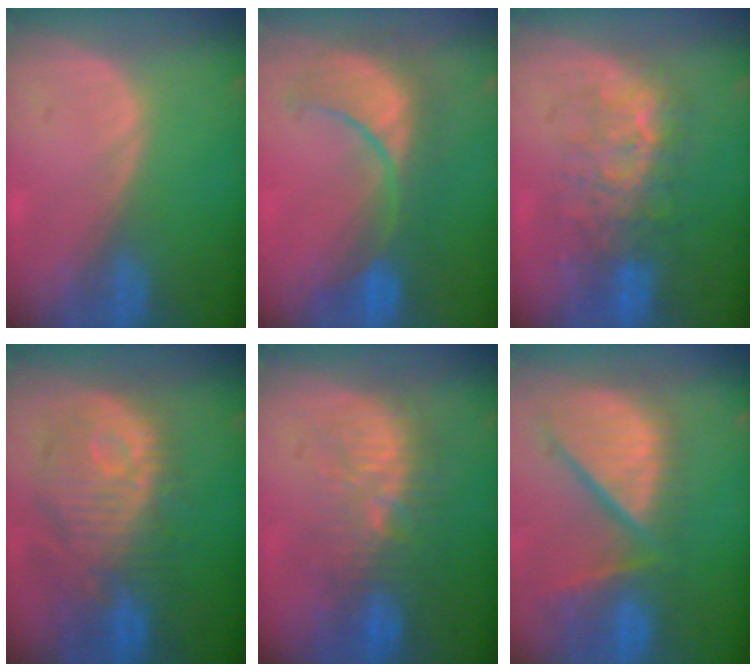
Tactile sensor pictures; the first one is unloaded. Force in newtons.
{"total": 9.1, "press": 9.0, "slide": 1.1}
{"total": 9.0, "press": 8.3, "slide": 3.5}
{"total": 11.6, "press": 10.7, "slide": 4.4}
{"total": 9.5, "press": 8.9, "slide": 3.2}
{"total": 12.8, "press": 10.8, "slide": 7.0}